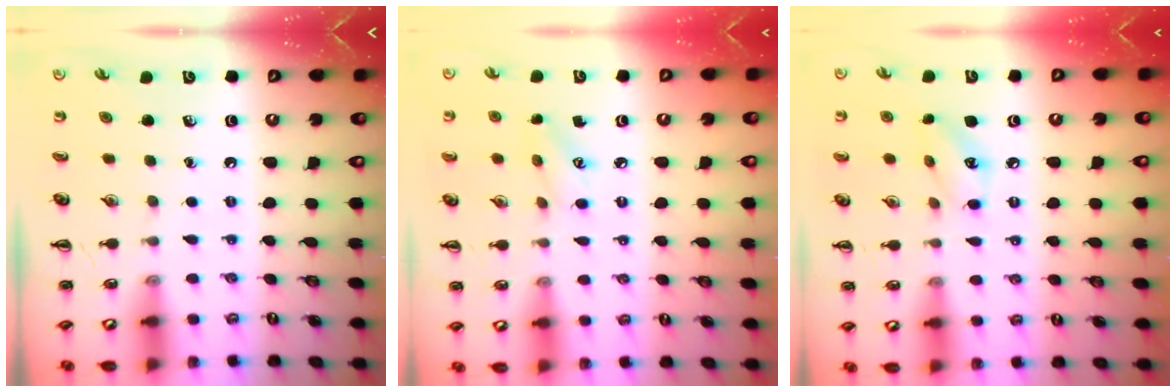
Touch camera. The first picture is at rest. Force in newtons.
{"total": 6.2, "press": 6.0, "slide": 1.3}
{"total": 7.0, "press": 7.0, "slide": 0.7}